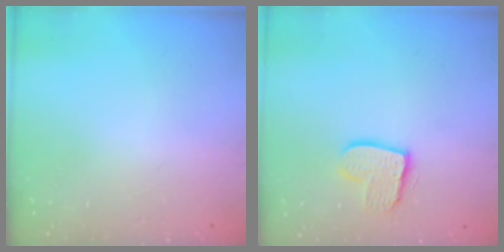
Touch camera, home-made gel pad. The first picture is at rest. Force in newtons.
{"total": 10.3, "press": 10.3, "slide": 0.8}